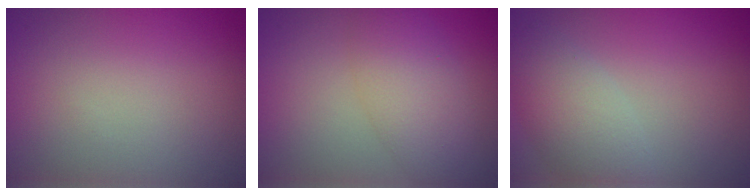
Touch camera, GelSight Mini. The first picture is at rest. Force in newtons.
{"total": 4.5, "press": 4.5, "slide": 0.1}
{"total": 4.0, "press": 4.0, "slide": 0.3}